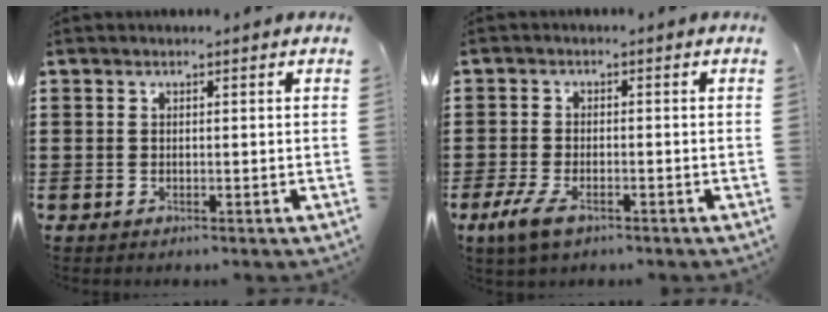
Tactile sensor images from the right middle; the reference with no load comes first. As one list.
[{"total": 4.2, "force": [-2.4, 1.7, 3.0], "torque": [-0.079, -0.007, -0.050]}]